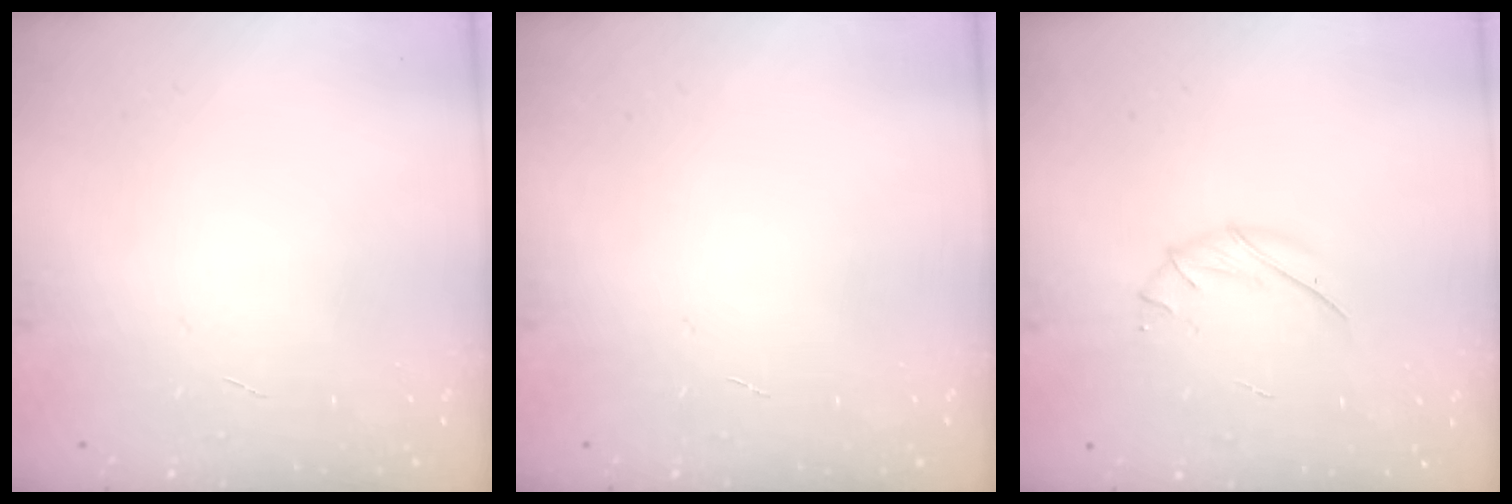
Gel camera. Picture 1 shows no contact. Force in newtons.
{"total": 0.0}
{"total": 5.8, "press": 5.8, "slide": 0.5}